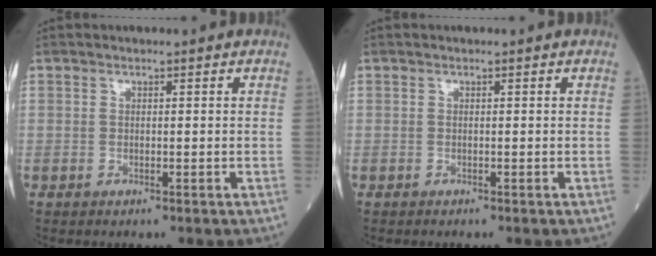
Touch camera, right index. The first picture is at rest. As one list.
[{"total": 0.0}]